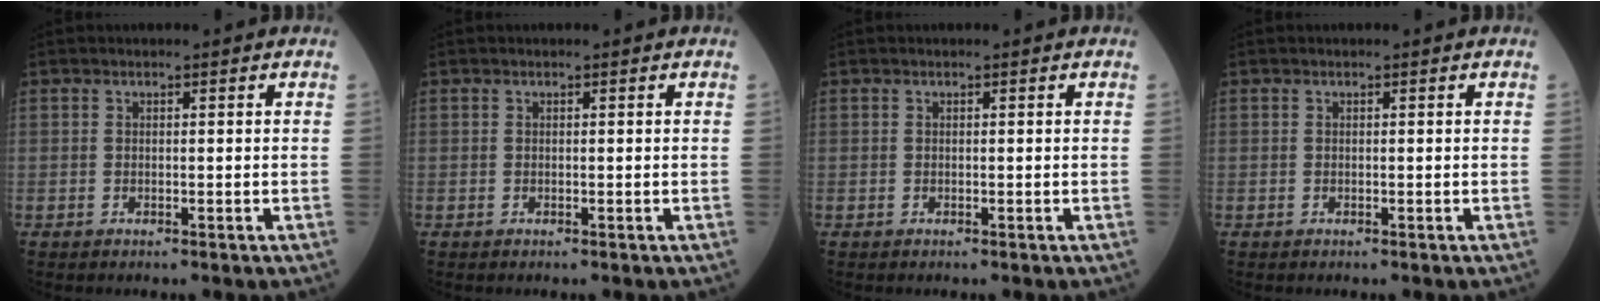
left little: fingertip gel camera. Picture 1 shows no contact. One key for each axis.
{"total": 0.0}
{"total": 0.0}
{"total": 0.0}